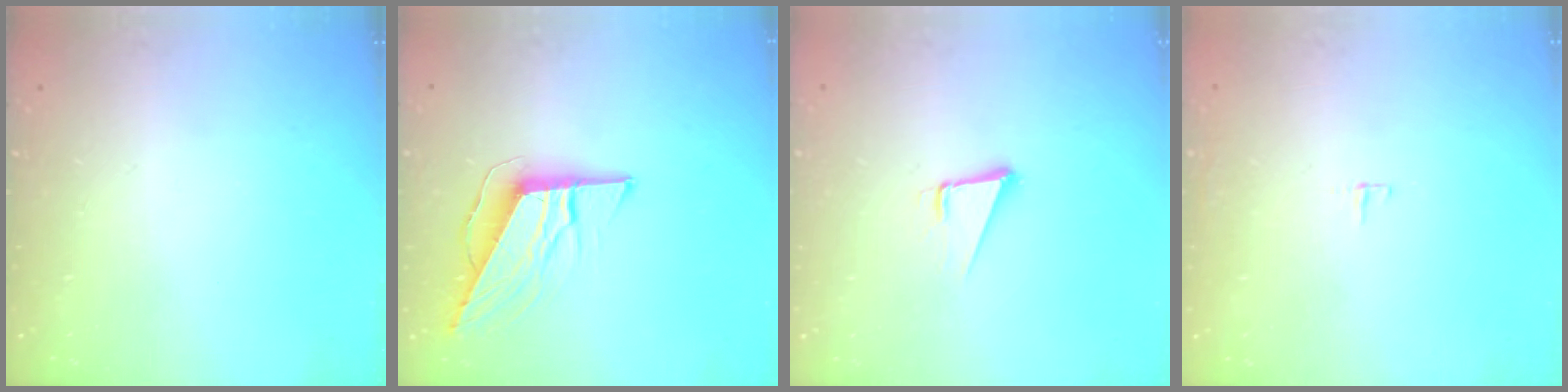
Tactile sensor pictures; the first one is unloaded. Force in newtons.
{"total": 9.4, "press": 9.4, "slide": 0.6}
{"total": 4.8, "press": 3.6, "slide": 3.1}
{"total": 3.1, "press": 3.1, "slide": 0.2}